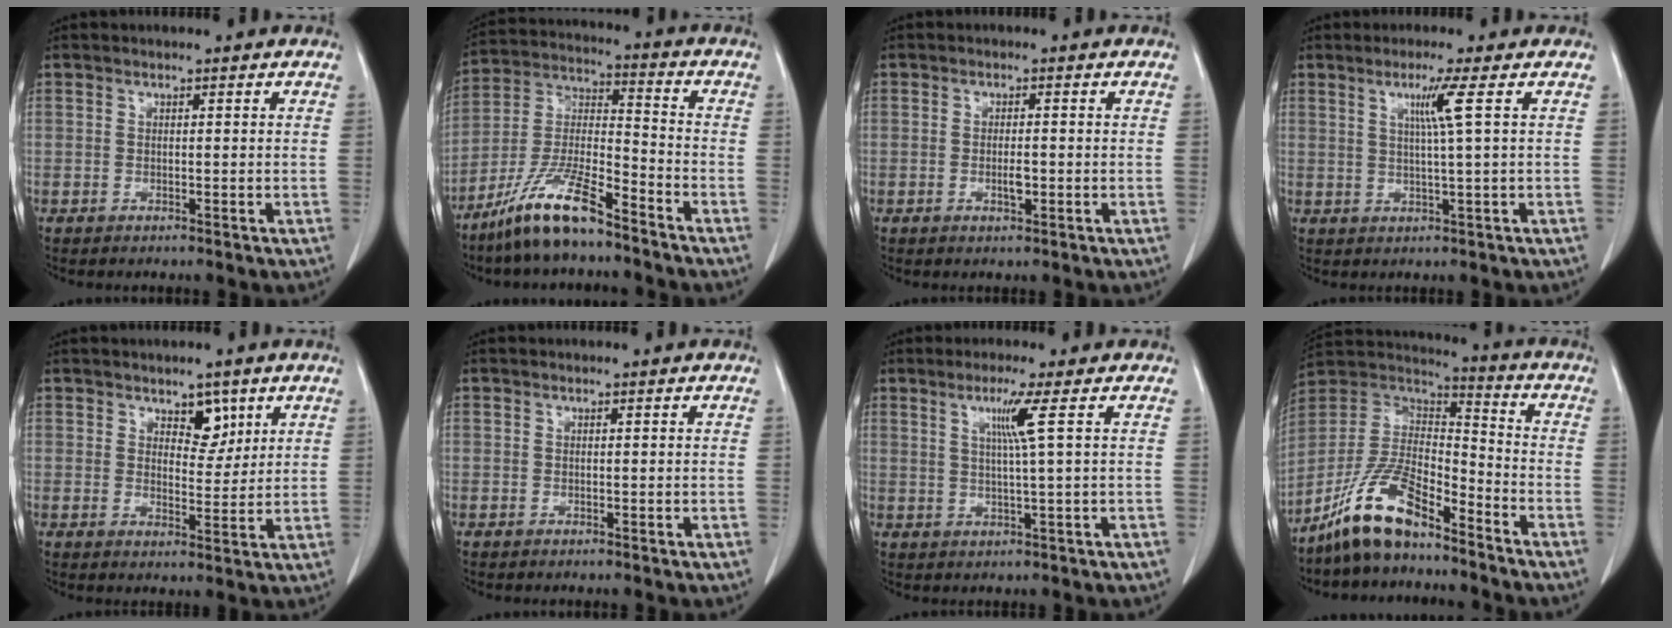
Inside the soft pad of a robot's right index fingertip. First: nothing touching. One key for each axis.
{"total": 12.8, "fx": -9.3, "fy": 1.9, "fz": 8.5, "tx": -0.181, "ty": -0.011, "tz": -0.180}
{"total": 2.0, "fx": -0.6, "fy": 0.5, "fz": 1.9, "tx": -0.036, "ty": -0.001, "tz": -0.008}
{"total": 4.2, "fx": 1.4, "fy": -1.4, "fz": 3.8, "tx": -0.074, "ty": -0.005, "tz": 0.029}
{"total": 4.5, "fx": 2.7, "fy": 2.3, "fz": 2.7, "tx": -0.034, "ty": -0.003, "tz": 0.044}
{"total": 0.0}
{"total": 4.4, "fx": 1.5, "fy": -1.4, "fz": 3.9, "tx": -0.078, "ty": -0.006, "tz": 0.031}
{"total": 12.7, "fx": -9.4, "fy": 3.9, "fz": 7.5, "tx": -0.157, "ty": 0.019, "tz": -0.181}